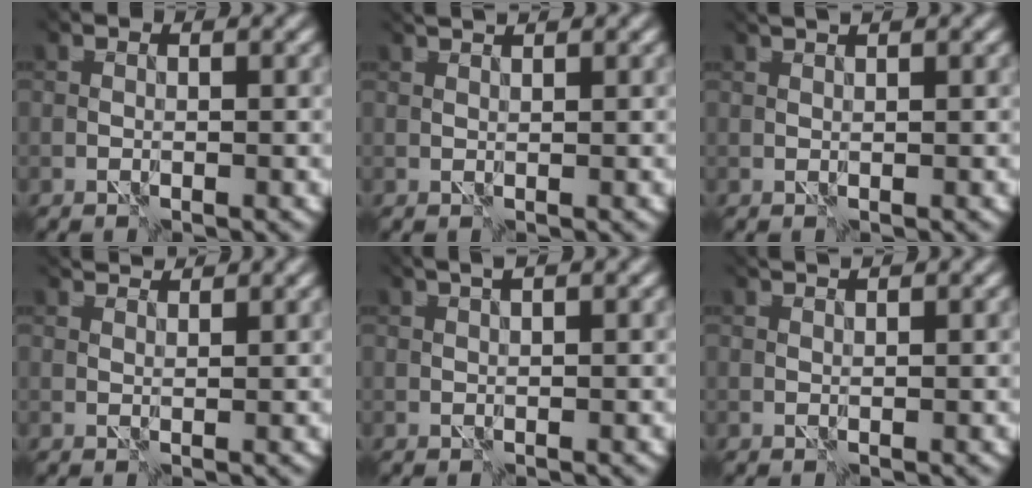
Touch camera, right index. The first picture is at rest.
{"total": 2.5, "force": [2.4, 0.0, 0.7], "torque": [-0.015, 0.006, 0.035]}
{"total": 1.9, "force": [1.8, -0.3, 0.4], "torque": [-0.013, 0.003, 0.028]}
{"total": 3.9, "force": [3.7, 0.4, 1.1], "torque": [-0.025, 0.007, 0.064]}
{"total": 1.6, "force": [1.3, -0.2, 0.8], "torque": [-0.002, 0.014, 0.018]}
{"total": 2.5, "force": [2.4, 0.0, 0.7], "torque": [-0.014, 0.006, 0.035]}